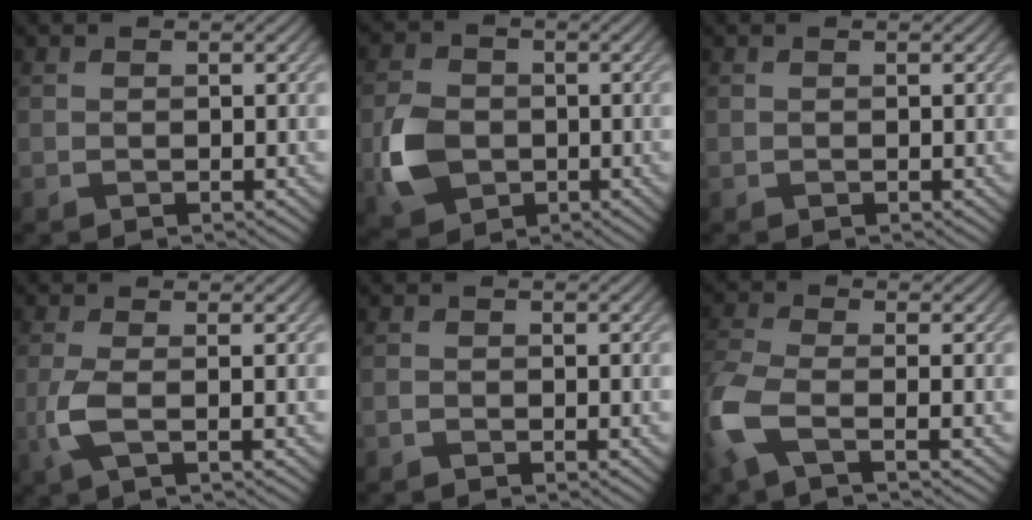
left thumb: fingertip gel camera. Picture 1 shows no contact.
{"total": 6.5, "force": [-1.5, 5.1, 3.8], "torque": [-0.093, -0.004, -0.042]}
{"total": 0.0}
{"total": 3.4, "force": [-0.5, 0.9, 3.3], "torque": [-0.082, 0.002, -0.018]}
{"total": 0.6, "force": [-0.5, 0.1, 0.2], "torque": [-0.004, 0.001, -0.015]}
{"total": 6.7, "force": [-2.6, 2.5, 5.6], "torque": [-0.148, -0.014, -0.067]}